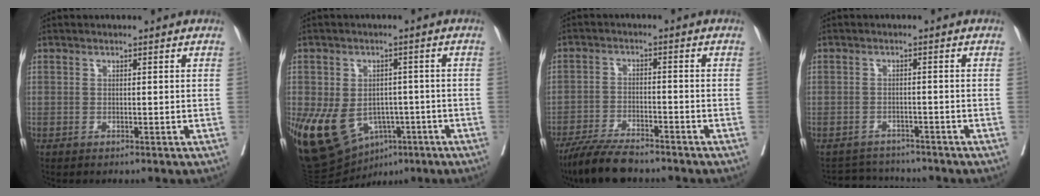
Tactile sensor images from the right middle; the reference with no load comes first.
{"total": 17.4, "force": [-6.3, 12.3, 10.5], "torque": [-0.230, -0.002, -0.077]}
{"total": 8.1, "force": [-6.9, 1.3, 4.0], "torque": [-0.071, -0.022, -0.124]}
{"total": 4.4, "force": [-4.3, 0.9, -0.7], "torque": [0.011, 0.009, -0.065]}